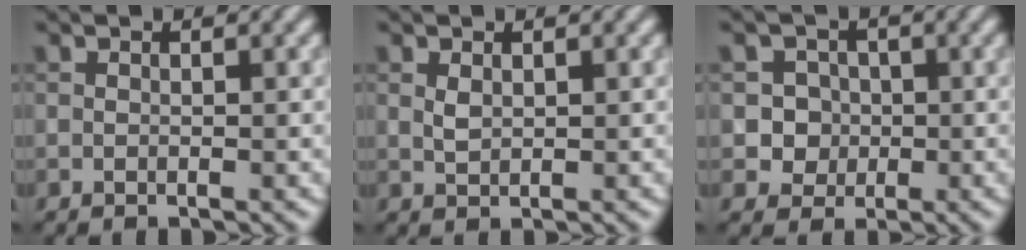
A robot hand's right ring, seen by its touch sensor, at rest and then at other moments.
{"total": 0.9, "force": [0.4, 0.5, 0.7], "torque": [-0.019, -0.001, 0.013]}
{"total": 3.1, "force": [-0.1, 3.0, 0.7], "torque": [0.013, 0.009, -0.006]}